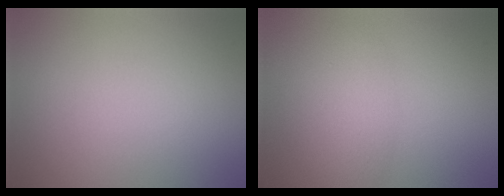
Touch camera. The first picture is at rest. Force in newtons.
{"total": 2.7, "press": 2.7, "slide": 0.2}